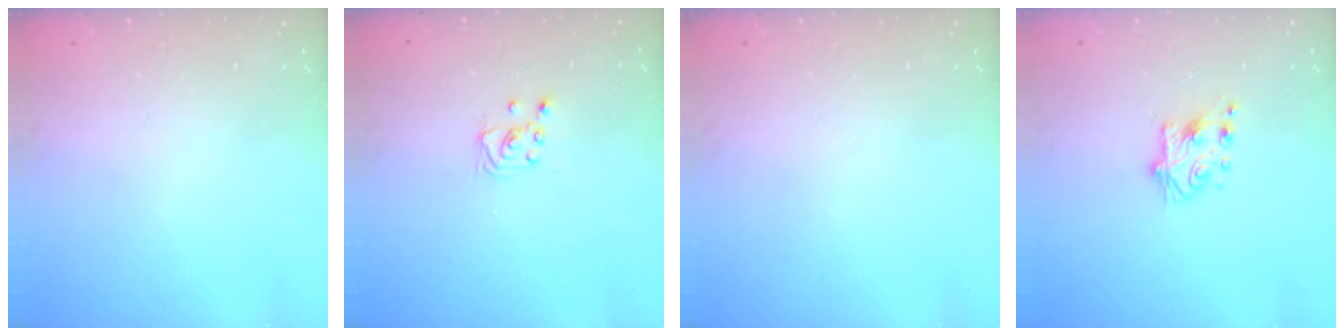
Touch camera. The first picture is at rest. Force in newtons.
{"total": 2.0, "press": 2.0, "slide": 0.2}
{"total": 0.0}
{"total": 6.4, "press": 6.4, "slide": 0.5}